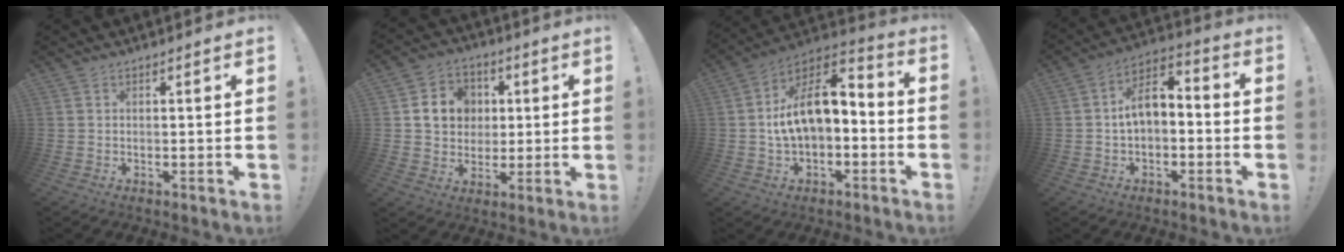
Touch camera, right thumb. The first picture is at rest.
{"total": 11.2, "force": [1.9, 10.0, 4.5], "torque": [-0.055, 0.000, 0.043]}
{"total": 13.4, "force": [1.6, 7.7, 10.9], "torque": [-0.177, 0.010, 0.034]}
{"total": 8.5, "force": [-0.2, 5.5, 6.5], "torque": [-0.104, 0.010, 0.002]}